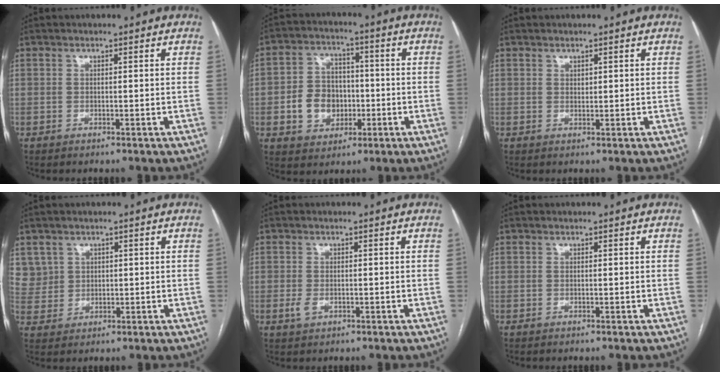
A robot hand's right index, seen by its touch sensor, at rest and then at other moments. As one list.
[{"total": 8.8, "force": [-1.7, 7.3, 4.7], "torque": [-0.097, 0.023, -0.023]}, {"total": 0.6, "force": [0.4, 0.4, 0.3], "torque": [-0.003, -0.004, 0.007]}, {"total": 6.0, "force": [2.6, 5.4, 0.2], "torque": [-0.005, 0.013, 0.062]}, {"total": 1.9, "force": [-0.6, 1.2, 1.4], "torque": [-0.030, -0.002, -0.008]}, {"total": 0.0}]